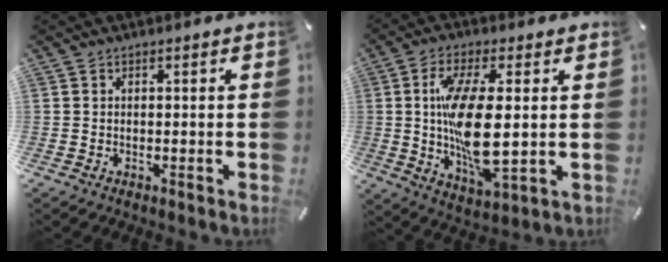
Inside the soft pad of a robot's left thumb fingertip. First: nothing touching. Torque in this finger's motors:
{"motor_torque": [2.42, 2.58, 1.93, 0.09, 0.51]}